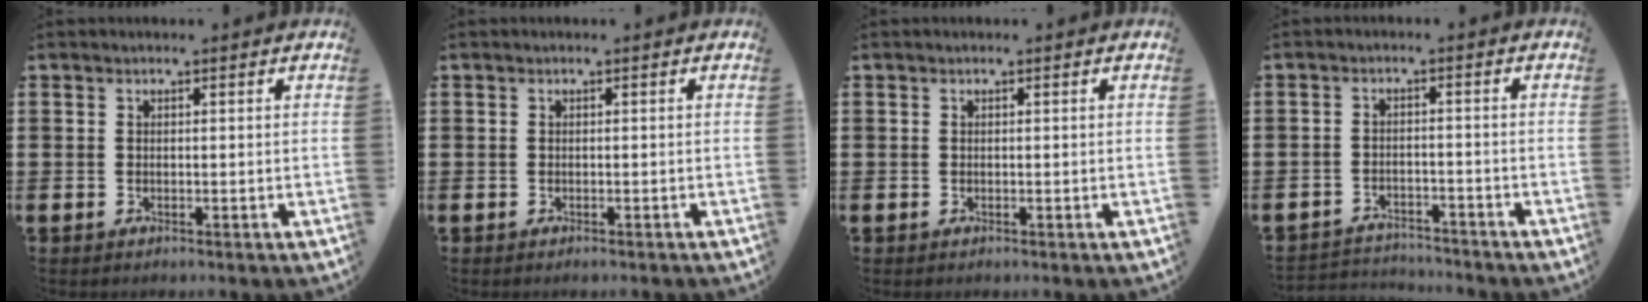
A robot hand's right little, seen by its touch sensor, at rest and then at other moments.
{"total": 0.0}
{"total": 0.0}
{"total": 2.7, "force": [-2.6, 0.3, -0.2], "torque": [-0.004, 0.001, -0.058]}